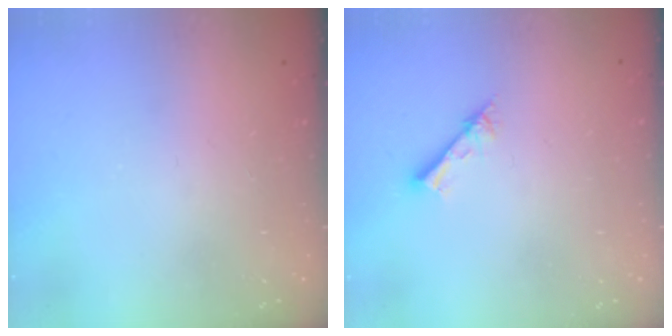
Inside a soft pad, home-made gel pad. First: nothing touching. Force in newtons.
{"total": 1.5, "press": 1.5, "slide": 0.1}